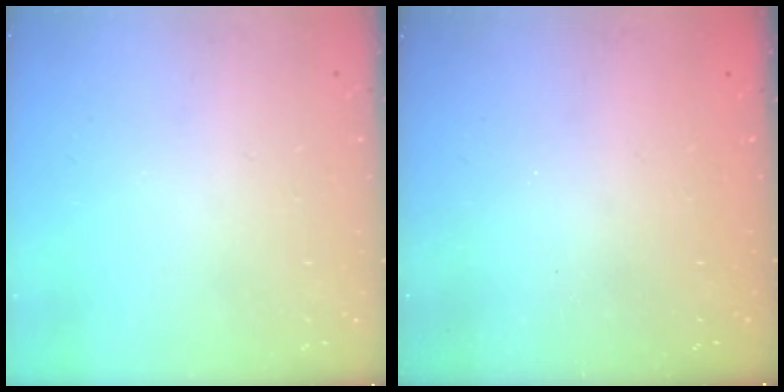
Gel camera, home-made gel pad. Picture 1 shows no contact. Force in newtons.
{"total": 2.4, "press": 2.3, "slide": 0.7}